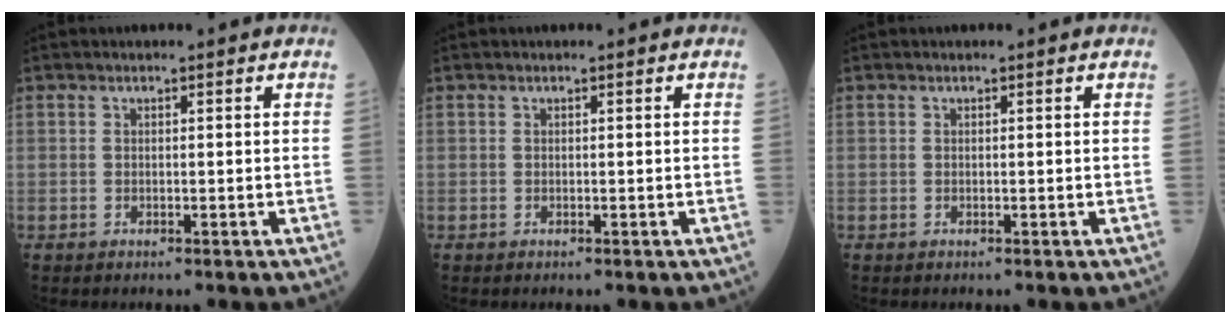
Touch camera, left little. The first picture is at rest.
{"total": 0.0}
{"total": 0.0}